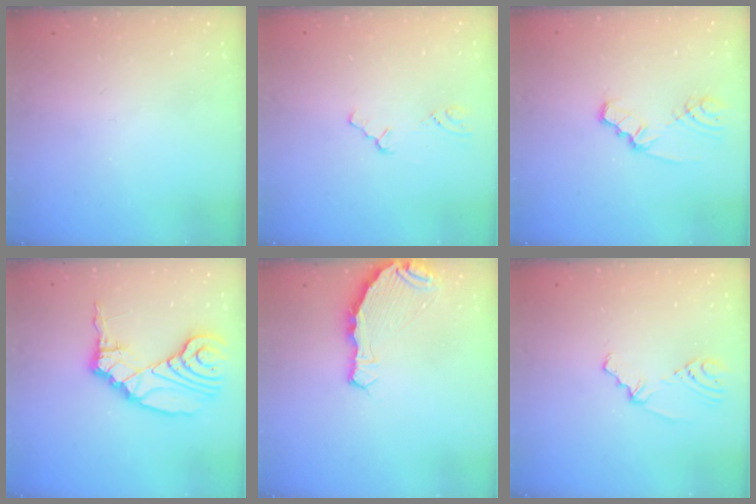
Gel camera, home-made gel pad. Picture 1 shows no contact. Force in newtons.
{"total": 0.0}
{"total": 2.5, "press": 2.5, "slide": 0.4}
{"total": 14.8, "press": 14.7, "slide": 1.9}
{"total": 7.4, "press": 6.4, "slide": 3.7}
{"total": 2.3, "press": 1.9, "slide": 1.4}